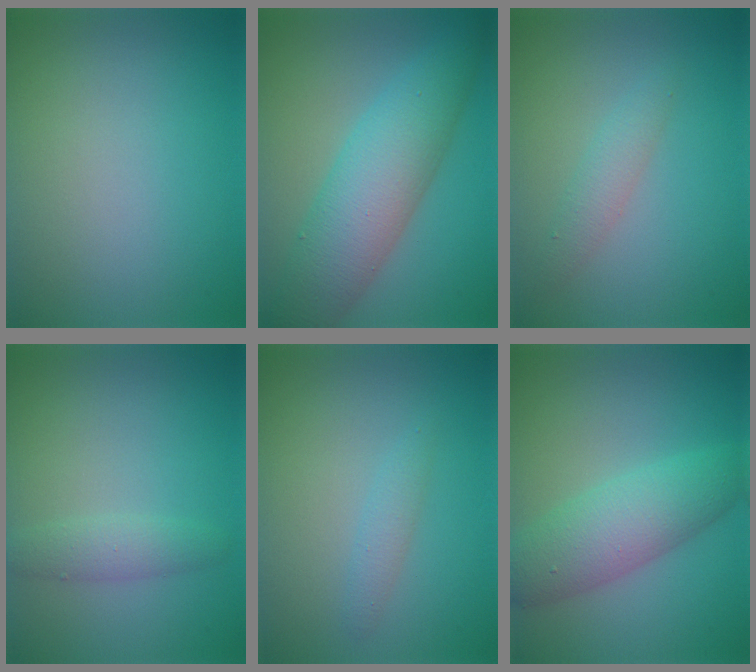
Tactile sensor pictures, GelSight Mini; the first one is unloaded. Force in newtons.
{"total": 7.6, "press": 7.6, "slide": 0.1}
{"total": 1.8, "press": 1.8, "slide": 0.1}
{"total": 1.9, "press": 1.9, "slide": 0.1}
{"total": 1.3, "press": 1.3, "slide": 0.0}
{"total": 5.4, "press": 5.4, "slide": 0.1}